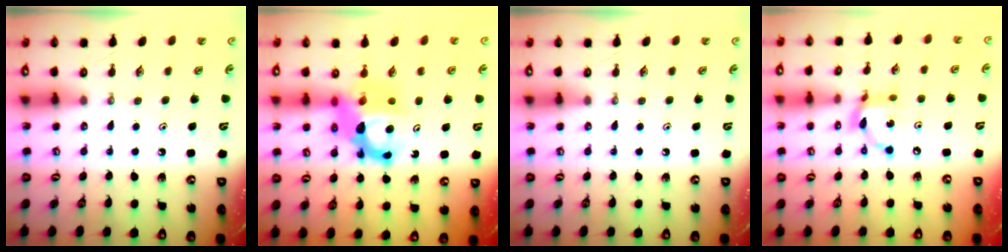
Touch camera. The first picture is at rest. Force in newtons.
{"total": 12.3, "press": 12.3, "slide": 1.4}
{"total": 0.0}
{"total": 10.9, "press": 10.9, "slide": 0.8}